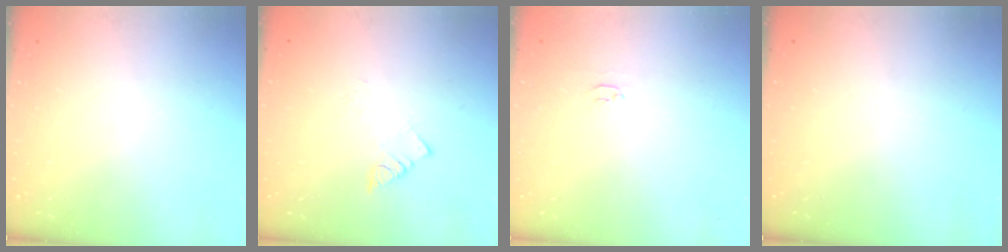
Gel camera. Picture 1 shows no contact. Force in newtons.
{"total": 2.8, "press": 2.8, "slide": 0.3}
{"total": 2.0, "press": 2.0, "slide": 0.3}
{"total": 0.0}